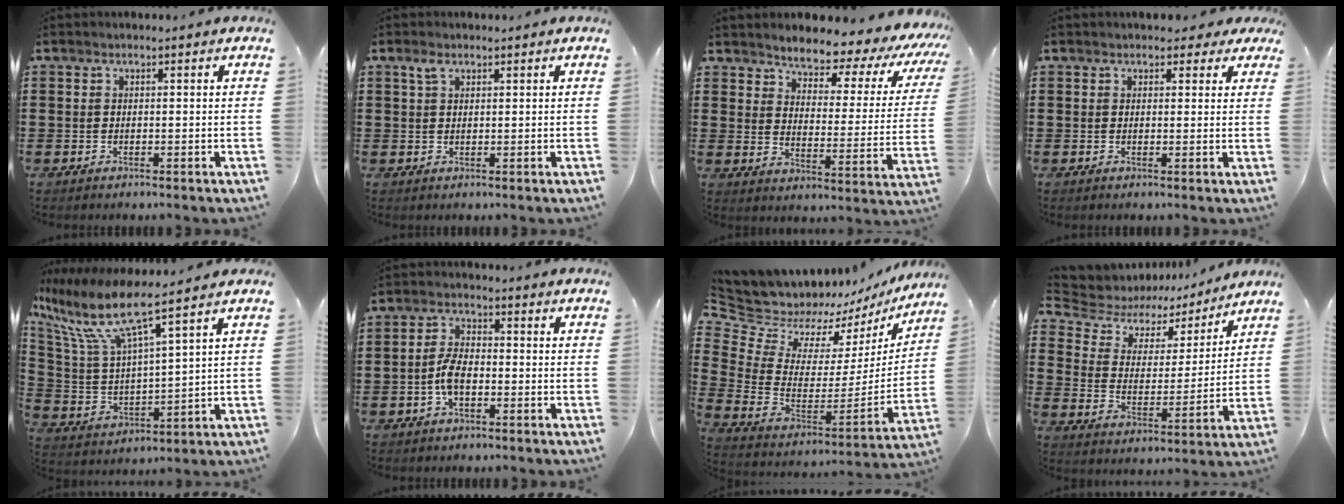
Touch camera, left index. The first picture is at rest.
{"total": 1.9, "force": [1.1, 1.0, 1.3], "torque": [-0.030, 0.003, 0.020]}
{"total": 4.3, "force": [4.1, 1.1, 1.0], "torque": [-0.039, -0.041, 0.060]}
{"total": 2.1, "force": [1.6, 1.1, 0.7], "torque": [-0.004, 0.003, 0.026]}
{"total": 9.9, "force": [7.4, 1.4, 6.5], "torque": [-0.170, -0.049, 0.120]}
{"total": 5.0, "force": [-1.4, 2.5, 4.2], "torque": [-0.101, 0.000, -0.032]}
{"total": 7.2, "force": [6.5, 2.9, 0.6], "torque": [-0.069, -0.066, 0.115]}
{"total": 5.6, "force": [4.4, 2.9, 1.7], "torque": [-0.065, -0.026, 0.072]}